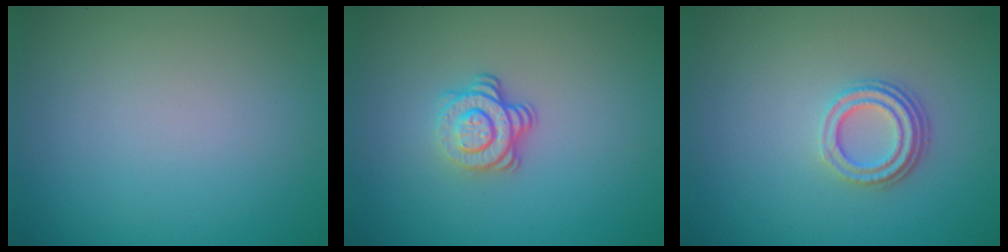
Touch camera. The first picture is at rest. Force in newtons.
{"total": 3.6, "press": 2.4, "slide": 2.7}
{"total": 3.1, "press": 2.2, "slide": 2.2}